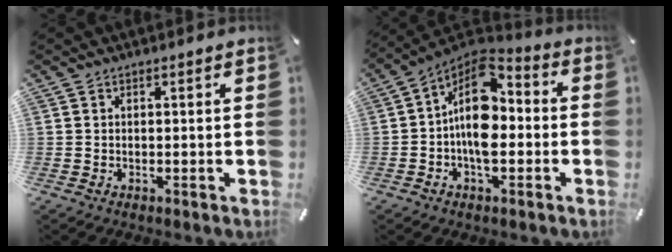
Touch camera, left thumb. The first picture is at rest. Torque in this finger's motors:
{"motor_torque": [1.74, 3.27, 0.40, 0.03, 0.23]}